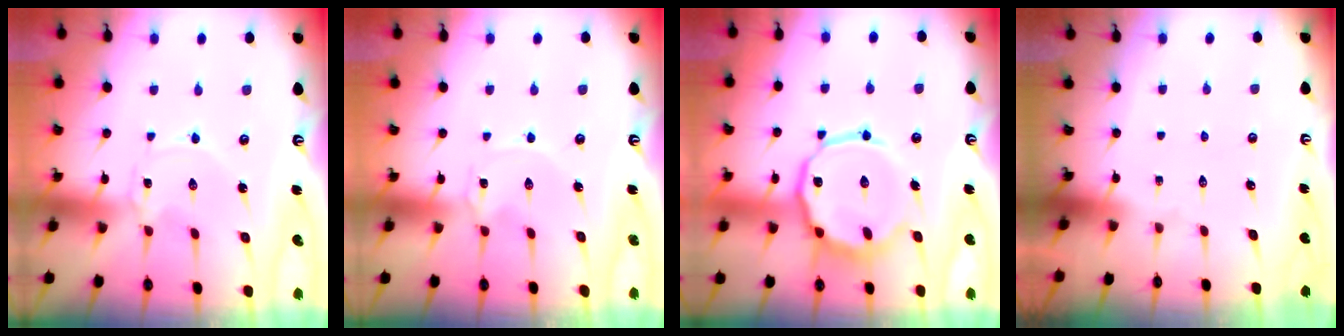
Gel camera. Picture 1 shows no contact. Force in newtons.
{"total": 0.0}
{"total": 13.6, "press": 13.6, "slide": 1.3}
{"total": 0.0}